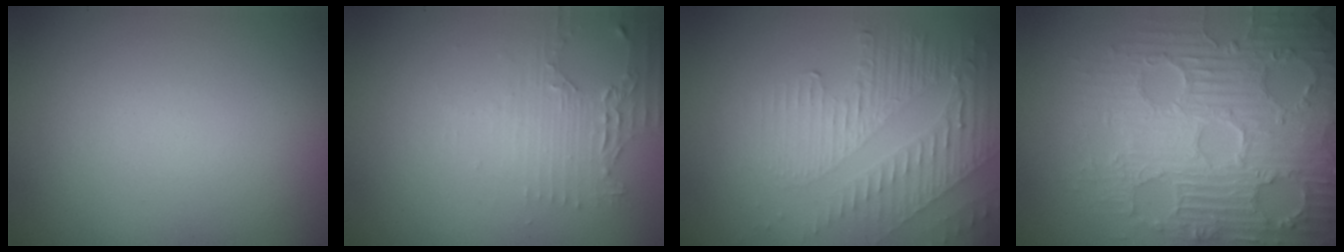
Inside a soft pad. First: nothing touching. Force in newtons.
{"total": 2.1, "press": 1.6, "slide": 1.4}
{"total": 5.8, "press": 3.3, "slide": 4.7}
{"total": 9.1, "press": 6.7, "slide": 6.2}